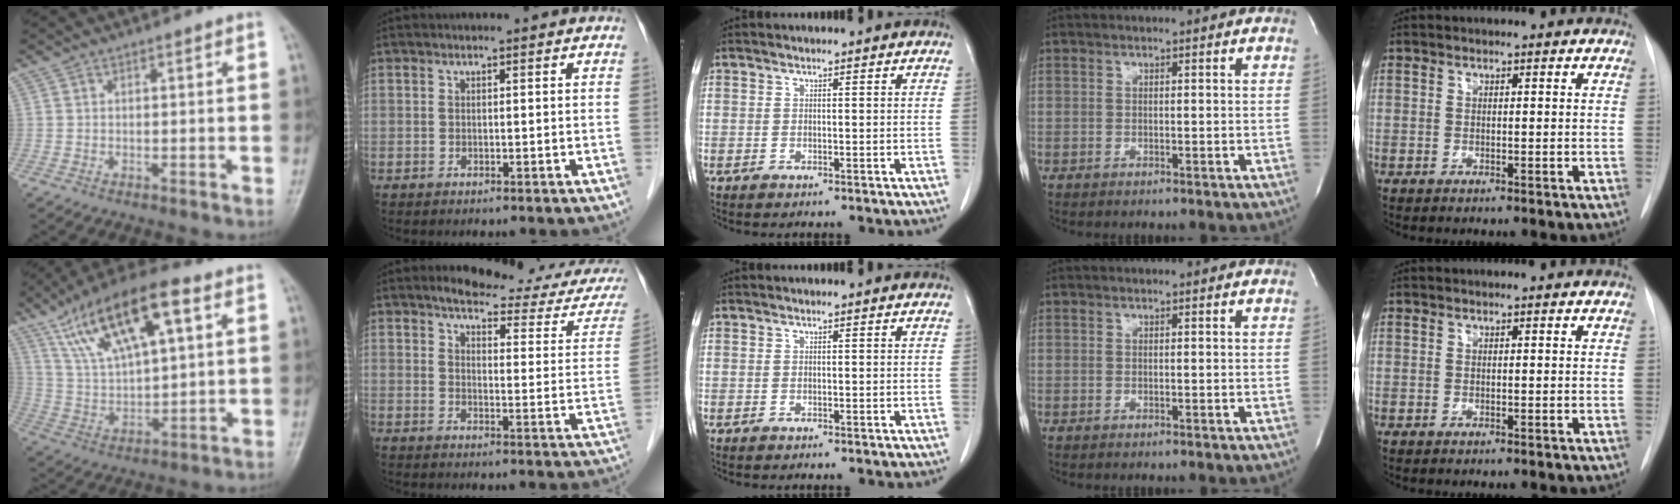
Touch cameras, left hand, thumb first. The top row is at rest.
{"thumb": {"total": 19.0, "force": [9.0, 7.1, 15.1], "torque": [-0.250, -0.006, 0.164]}, "index": {"total": 17.1, "force": [15.7, 2.7, 6.2], "torque": [-0.057, -0.045, 0.169]}}